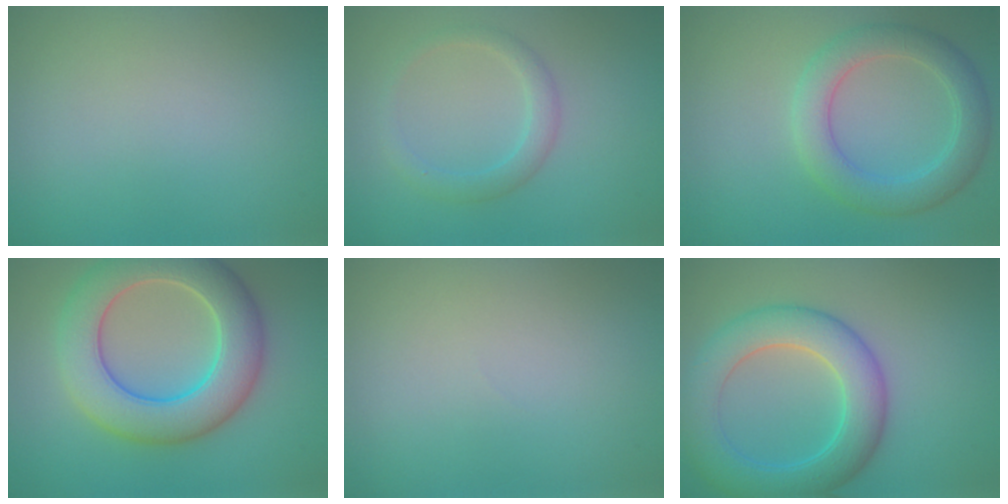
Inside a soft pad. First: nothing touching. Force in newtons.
{"total": 2.0, "press": 2.0, "slide": 0.2}
{"total": 4.6, "press": 4.6, "slide": 0.3}
{"total": 8.7, "press": 8.6, "slide": 0.4}
{"total": 0.0}
{"total": 6.8, "press": 6.8, "slide": 0.0}